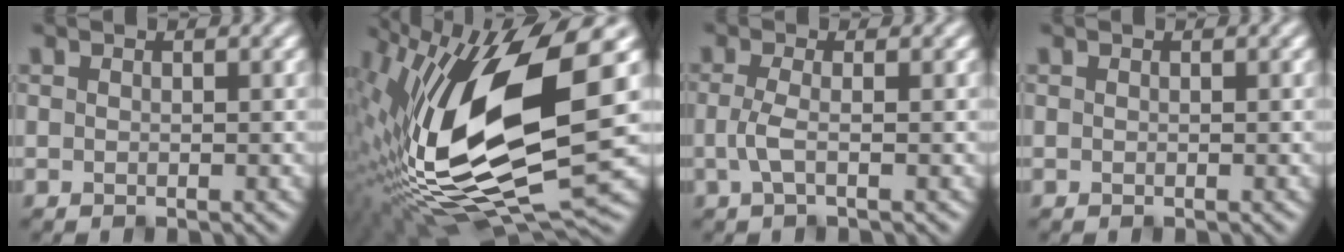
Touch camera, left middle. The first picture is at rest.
{"total": 18.5, "force": [1.6, 7.2, 16.9], "torque": [-0.330, -0.022, 0.032]}
{"total": 1.9, "force": [-0.3, 0.5, 1.8], "torque": [-0.043, -0.003, -0.010]}
{"total": 0.0}